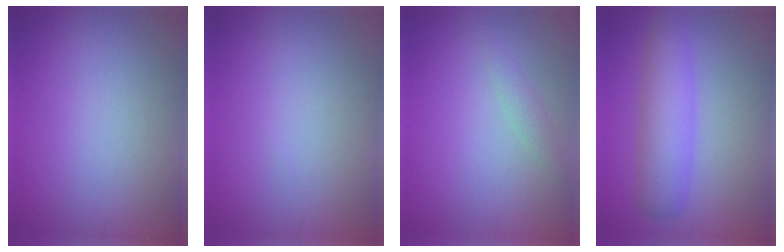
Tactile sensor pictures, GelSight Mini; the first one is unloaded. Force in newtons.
{"total": 0.0}
{"total": 1.1, "press": 1.1, "slide": 0.0}
{"total": 4.3, "press": 4.3, "slide": 0.1}